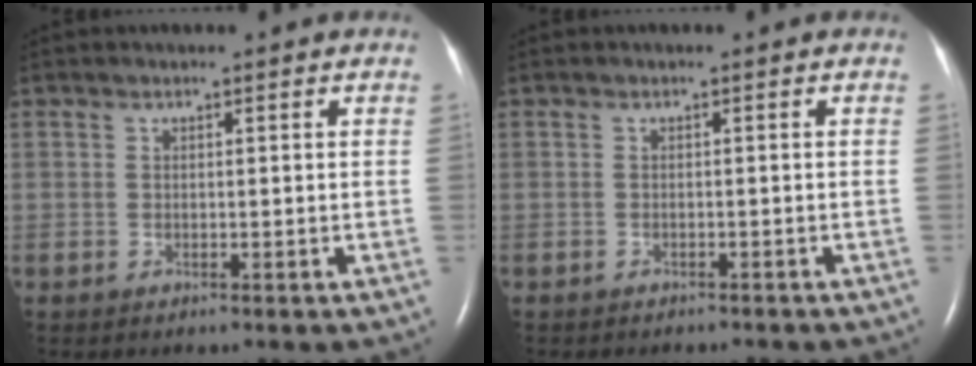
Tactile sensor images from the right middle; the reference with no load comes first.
{"total": 3.0, "force": [-2.7, 0.9, 0.9], "torque": [-0.017, -0.004, -0.028]}